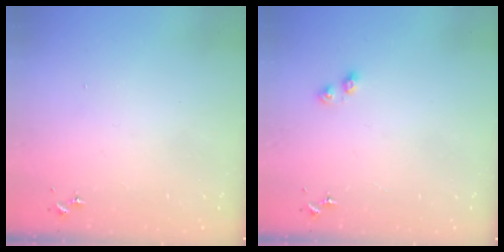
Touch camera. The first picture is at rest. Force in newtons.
{"total": 3.6, "press": 3.6, "slide": 0.3}